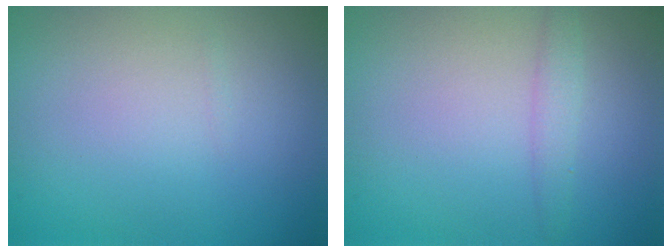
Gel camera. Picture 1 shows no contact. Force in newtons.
{"total": 1.5, "press": 1.5, "slide": 0.1}